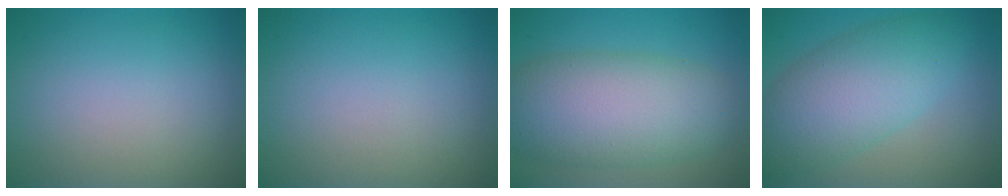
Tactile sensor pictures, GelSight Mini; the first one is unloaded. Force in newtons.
{"total": 0.0}
{"total": 9.5, "press": 9.5, "slide": 0.4}
{"total": 7.5, "press": 7.5, "slide": 0.3}